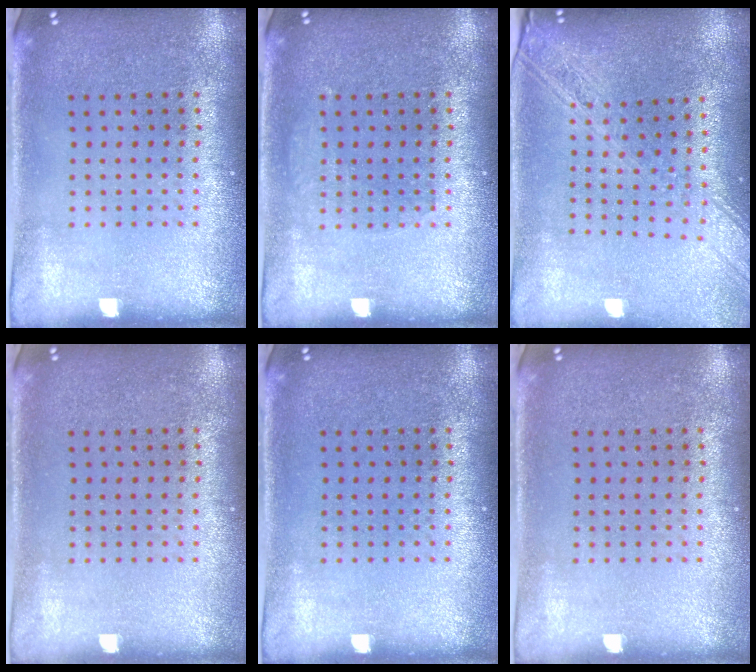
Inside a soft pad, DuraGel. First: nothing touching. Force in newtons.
{"total": 0.9, "press": 0.9, "slide": 0.2}
{"total": 2.2, "press": 1.8, "slide": 1.2}
{"total": 0.0}
{"total": 0.0}
{"total": 0.0}